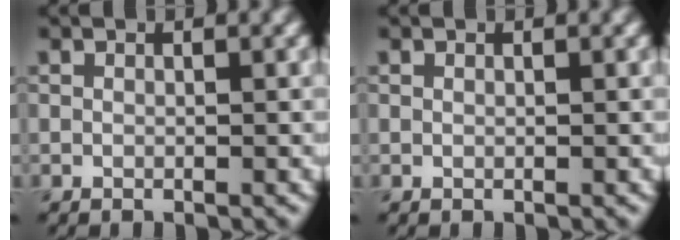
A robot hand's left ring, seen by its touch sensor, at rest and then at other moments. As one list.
[{"total": 0.0}]